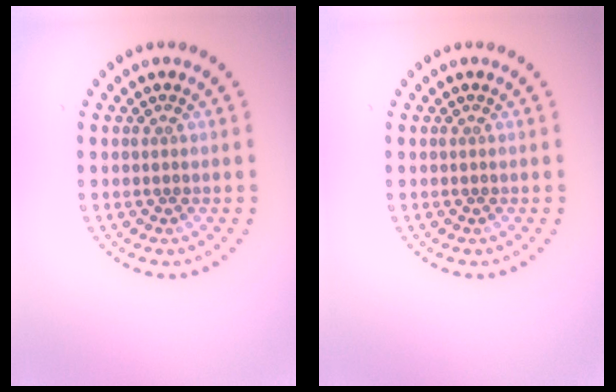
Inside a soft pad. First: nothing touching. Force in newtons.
{"total": 0.0}